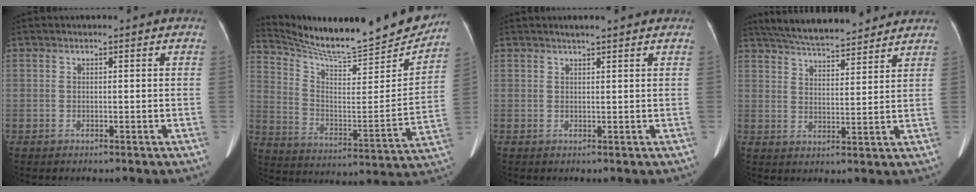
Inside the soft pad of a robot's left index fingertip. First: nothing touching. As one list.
[{"total": 22.5, "force": [20.9, 1.4, 8.2], "torque": [-0.142, -0.070, 0.310]}, {"total": 2.6, "force": [2.2, -0.1, 1.4], "torque": [-0.021, 0.013, 0.035]}, {"total": 13.4, "force": [12.3, 2.0, 5.0], "torque": [-0.087, 0.020, 0.193]}]